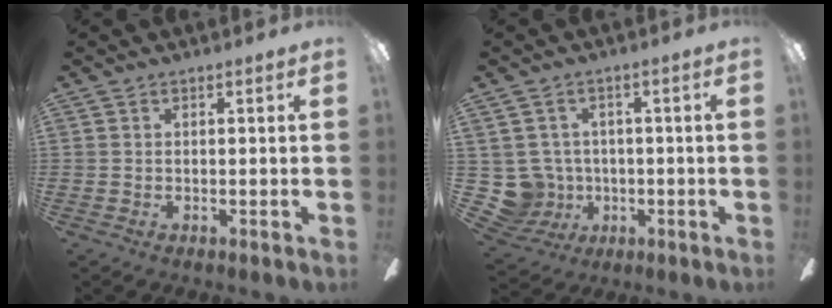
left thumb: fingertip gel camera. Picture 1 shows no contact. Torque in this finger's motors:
{"motor_torque": [-0.42, 0.02, -0.10, -0.11, 0.00]}